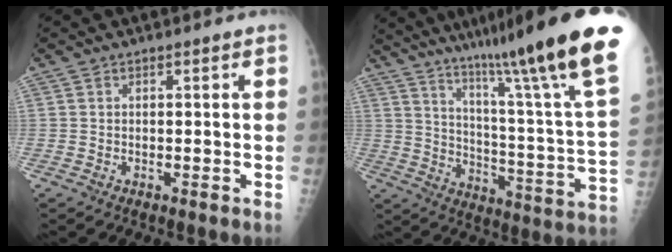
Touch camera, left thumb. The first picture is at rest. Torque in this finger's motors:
{"motor_torque": [2.05, -0.53, 2.14, -0.63, 0.19]}